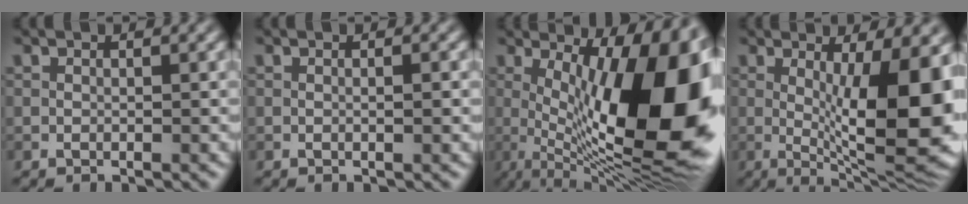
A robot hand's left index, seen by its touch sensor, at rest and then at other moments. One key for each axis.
{"total": 0.8, "fx": 0.0, "fy": 0.1, "fz": 0.8, "tx": -0.013, "ty": 0.000, "tz": 0.000}
{"total": 17.3, "fx": 1.4, "fy": 6.6, "fz": 16.0, "tx": -0.201, "ty": 0.002, "tz": 0.023}
{"total": 11.1, "fx": 0.2, "fy": 2.7, "fz": 10.8, "tx": -0.154, "ty": -0.019, "tz": 0.008}